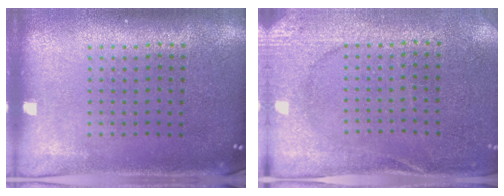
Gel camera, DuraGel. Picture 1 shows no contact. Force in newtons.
{"total": 2.6, "press": 2.6, "slide": 0.4}